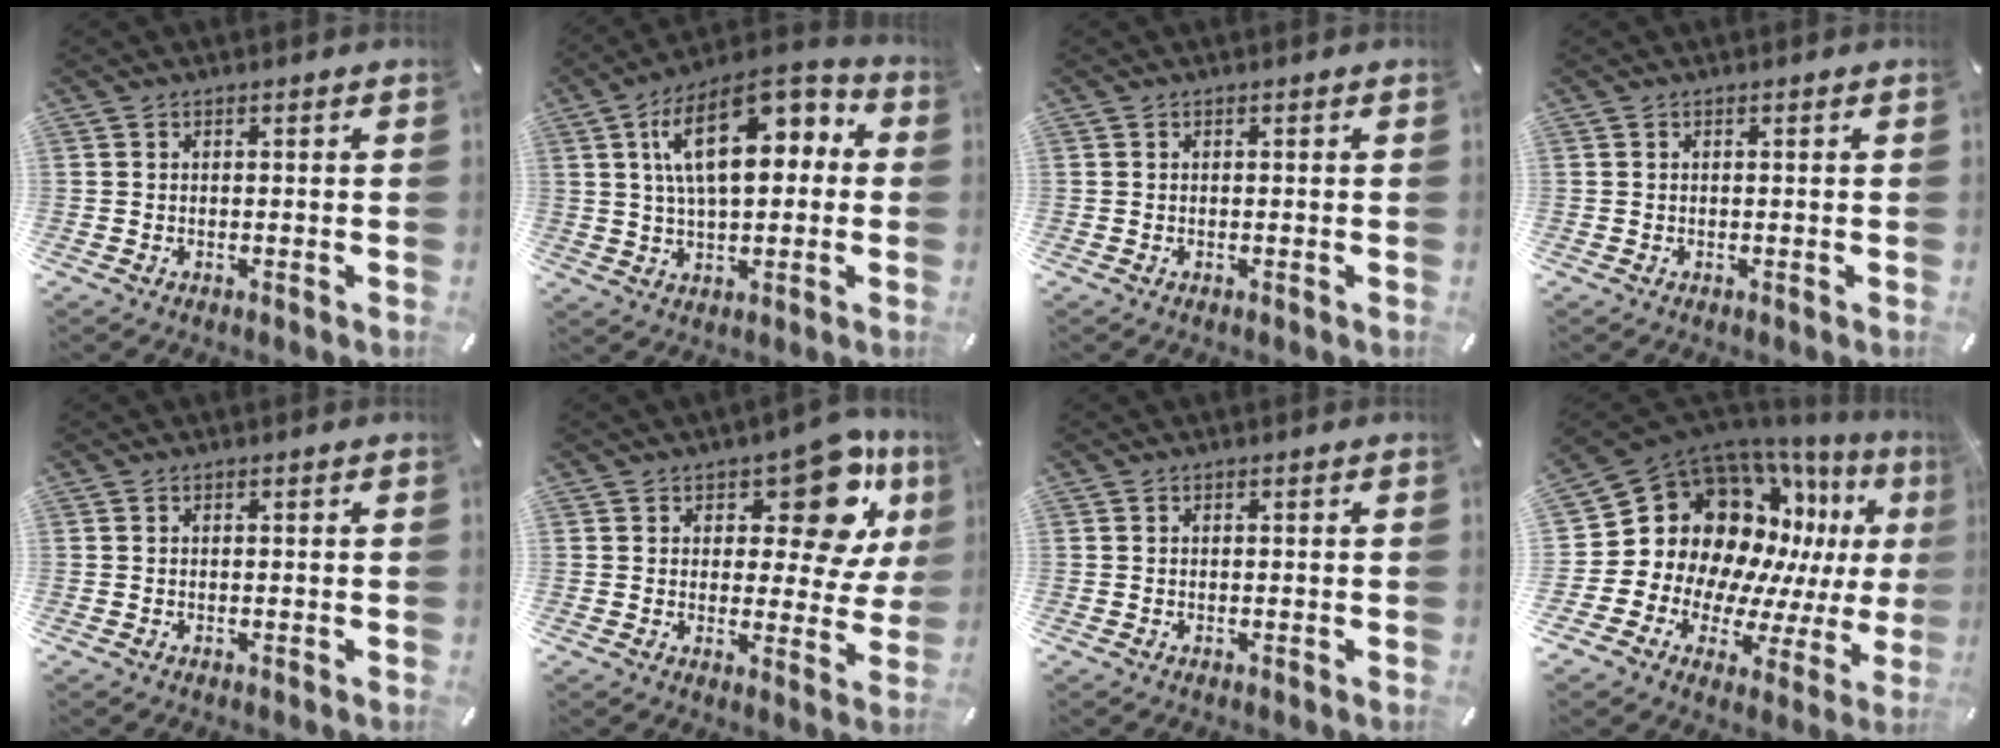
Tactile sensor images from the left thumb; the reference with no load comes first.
{"total": 17.4, "force": [5.3, 9.1, 13.8], "torque": [-0.236, -0.010, 0.087]}
{"total": 0.0}
{"total": 0.0}
{"total": 0.0}
{"total": 15.7, "force": [8.8, 7.4, 10.8], "torque": [-0.139, -0.058, 0.147]}
{"total": 0.0}
{"total": 18.4, "force": [6.0, 14.9, 8.9], "torque": [-0.161, -0.085, 0.141]}